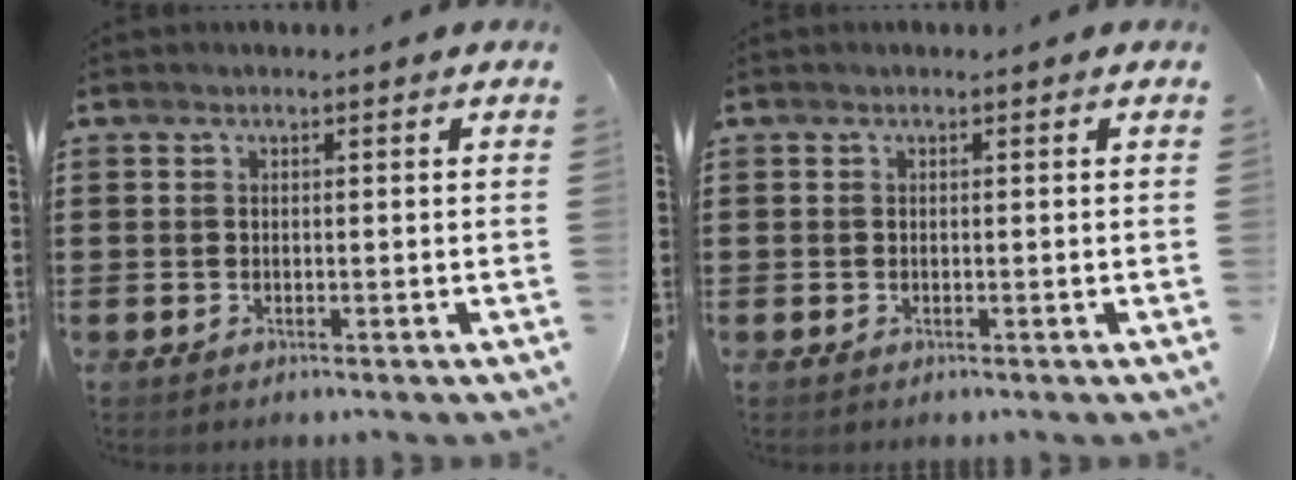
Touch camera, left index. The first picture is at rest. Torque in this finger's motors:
{"motor_torque": [-0.02, 0.00, 0.00, 0.01]}